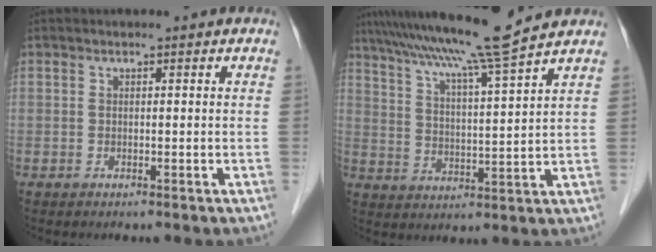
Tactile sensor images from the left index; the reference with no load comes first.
{"total": 13.3, "force": [11.2, -2.0, 6.8], "torque": [-0.120, 0.002, 0.178]}